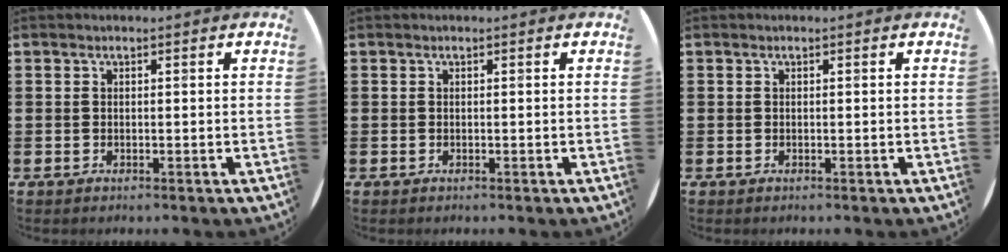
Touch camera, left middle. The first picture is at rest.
{"total": 0.0}
{"total": 0.0}